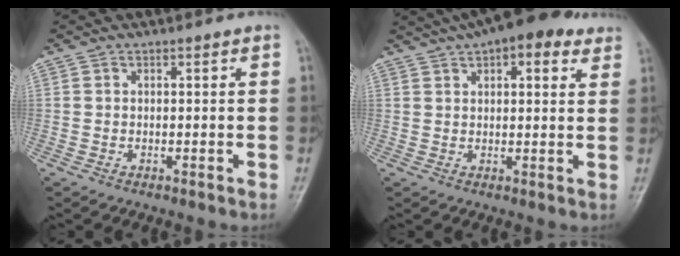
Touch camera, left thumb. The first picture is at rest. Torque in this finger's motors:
{"motor_torque": [1.47, -0.77, 1.73, -1.05, 0.10]}